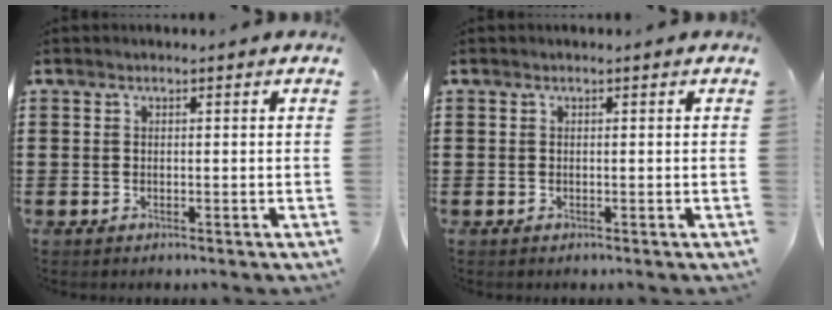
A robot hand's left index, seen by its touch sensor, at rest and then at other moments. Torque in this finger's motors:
{"motor_torque": [0.00, 0.00, 0.00, 0.00]}